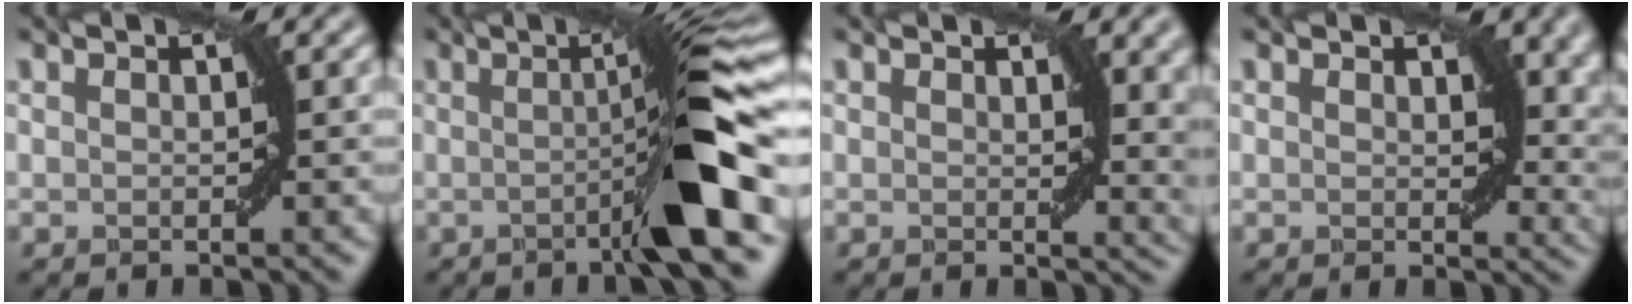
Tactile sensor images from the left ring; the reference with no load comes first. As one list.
[{"total": 8.0, "force": [-1.3, 0.8, 7.9], "torque": [-0.103, 0.010, -0.030]}, {"total": 4.6, "force": [1.7, 1.9, 3.8], "torque": [-0.039, -0.011, 0.033]}, {"total": 4.8, "force": [1.7, 2.9, 3.4], "torque": [-0.034, -0.011, 0.025]}]